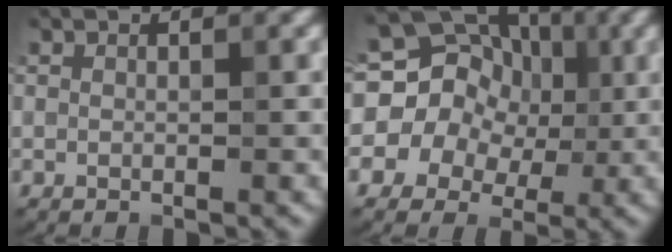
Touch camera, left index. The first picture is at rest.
{"total": 15.6, "force": [2.3, 14.0, 6.6], "torque": [-0.114, 0.042, -0.005]}